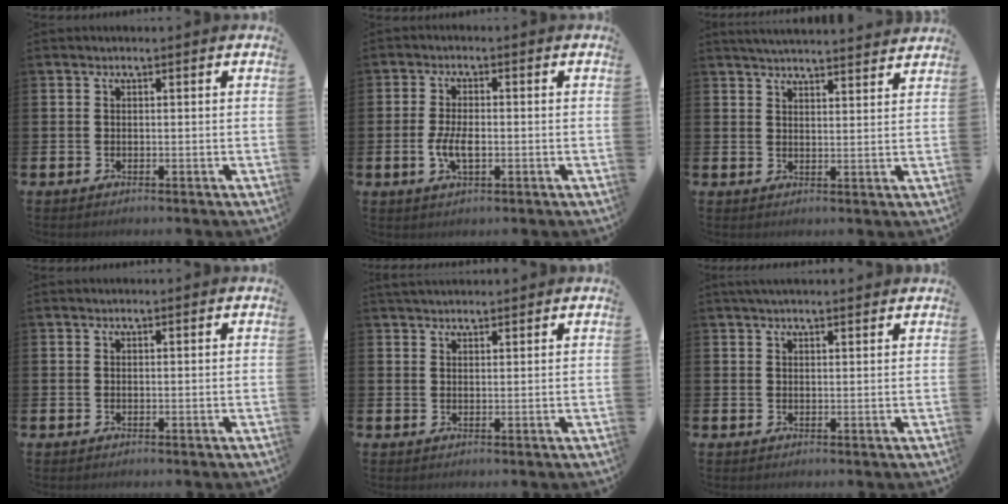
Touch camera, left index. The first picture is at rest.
{"total": 4.0, "force": [-0.7, 1.8, 3.5], "torque": [-0.064, -0.001, -0.014]}
{"total": 4.2, "force": [4.2, -0.1, 0.3], "torque": [-0.011, -0.027, 0.074]}
{"total": 0.0}
{"total": 2.4, "force": [2.3, 0.6, 0.3], "torque": [-0.008, -0.005, 0.043]}
{"total": 2.2, "force": [2.0, 0.3, 0.7], "torque": [-0.007, -0.003, 0.034]}